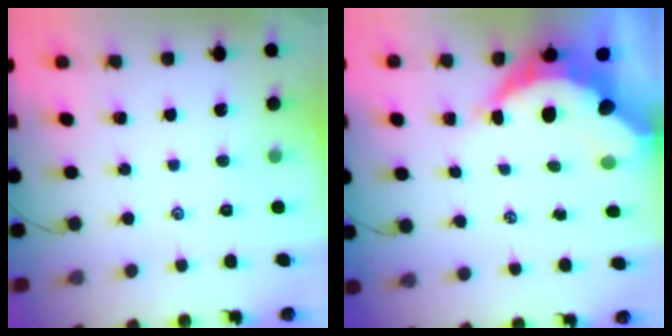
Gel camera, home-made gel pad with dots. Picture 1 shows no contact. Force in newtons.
{"total": 13.4, "press": 13.3, "slide": 1.4}